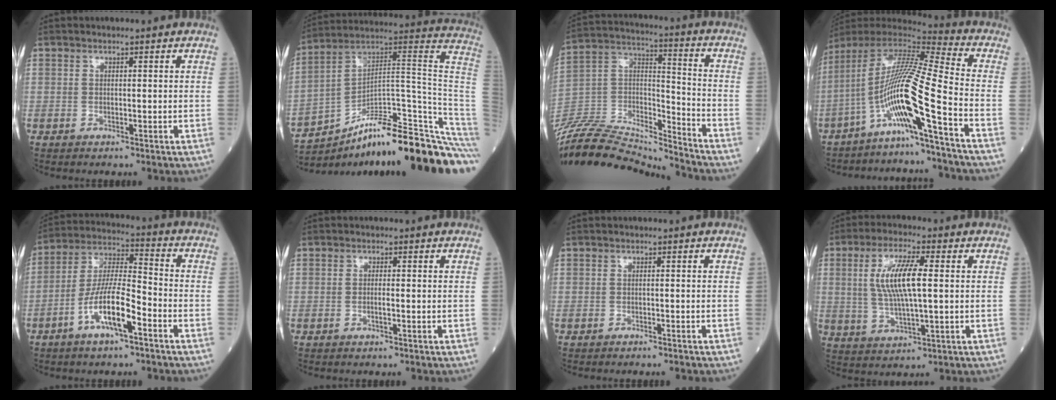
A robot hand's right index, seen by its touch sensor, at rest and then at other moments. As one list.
[{"total": 24.8, "force": [-17.5, 1.5, 17.5], "torque": [-0.160, 0.056, -0.269]}, {"total": 22.6, "force": [-21.9, 1.4, 5.6], "torque": [-0.118, 0.019, -0.373]}, {"total": 14.6, "force": [-7.4, -2.3, 12.4], "torque": [-0.240, 0.006, -0.142]}, {"total": 10.7, "force": [-5.1, 1.9, 9.3], "torque": [-0.186, 0.003, -0.098]}, {"total": 1.0, "force": [-0.4, 0.1, 1.0], "torque": [-0.019, 0.001, -0.009]}, {"total": 1.6, "force": [-1.5, 0.2, 0.6], "torque": [-0.011, -0.001, -0.018]}, {"total": 9.6, "force": [1.4, 1.8, 9.4], "torque": [-0.193, 0.004, 0.030]}]